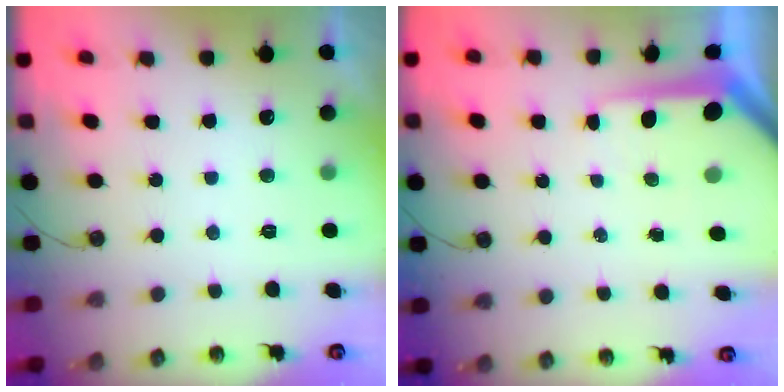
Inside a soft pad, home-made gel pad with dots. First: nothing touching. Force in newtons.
{"total": 6.9, "press": 6.8, "slide": 0.9}